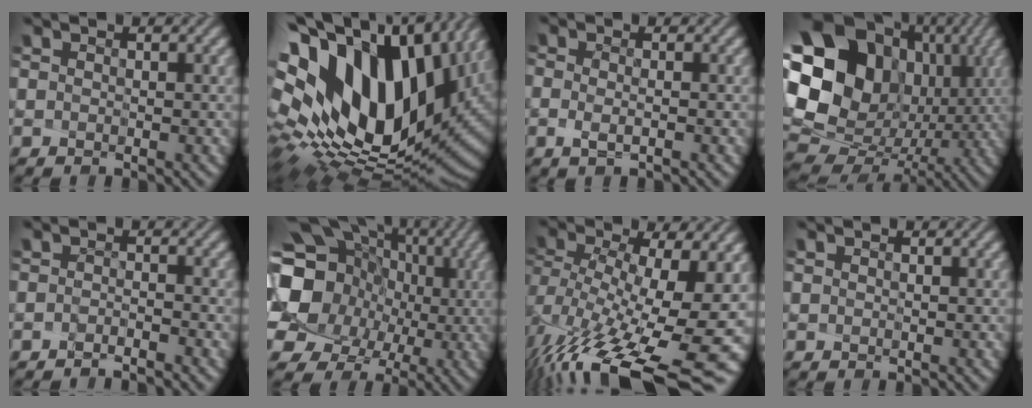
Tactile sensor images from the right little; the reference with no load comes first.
{"total": 18.8, "force": [5.2, 11.6, 13.9], "torque": [-0.285, -0.014, 0.129]}
{"total": 1.3, "force": [-1.0, -0.3, 0.7], "torque": [0.001, -0.015, -0.013]}
{"total": 21.9, "force": [3.9, 19.2, 9.9], "torque": [-0.225, 0.008, 0.070]}
{"total": 2.4, "force": [-2.0, -1.2, -0.4], "torque": [0.006, -0.018, -0.026]}
{"total": 17.0, "force": [-0.6, 14.8, 8.2], "torque": [-0.175, -0.004, -0.021]}
{"total": 13.7, "force": [-6.2, 4.3, 11.4], "torque": [-0.214, -0.037, -0.077]}
{"total": 0.0}